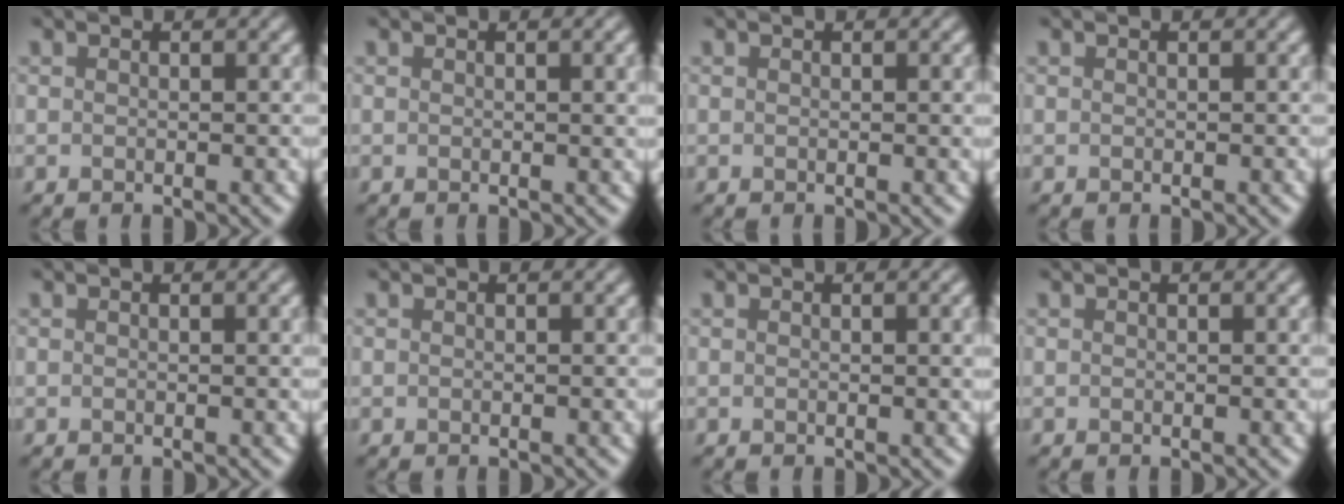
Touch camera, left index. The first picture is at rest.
{"total": 1.7, "force": [0.4, 0.5, 1.6], "torque": [-0.016, 0.003, 0.004]}
{"total": 0.7, "force": [0.1, 0.1, 0.7], "torque": [-0.007, 0.001, 0.000]}
{"total": 0.0}
{"total": 0.7, "force": [0.2, 0.1, 0.7], "torque": [-0.007, 0.002, 0.001]}
{"total": 0.0}
{"total": 1.4, "force": [0.3, 0.4, 1.4], "torque": [-0.014, 0.002, 0.002]}
{"total": 0.0}